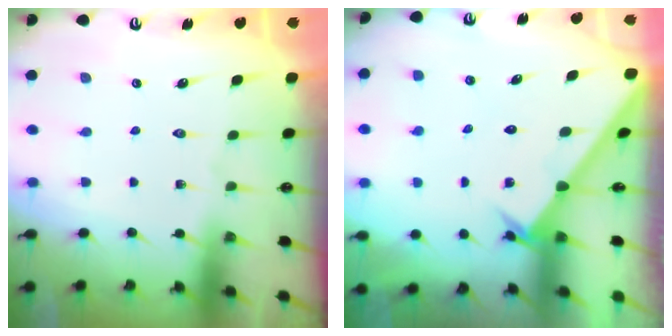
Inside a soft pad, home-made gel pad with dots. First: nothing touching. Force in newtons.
{"total": 2.1, "press": 2.1, "slide": 0.2}